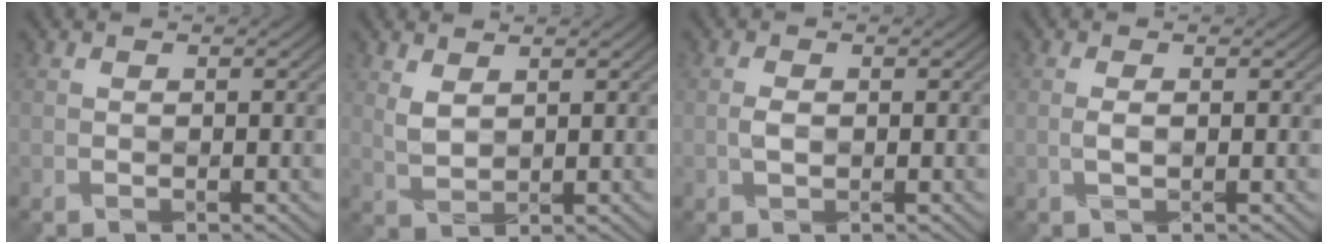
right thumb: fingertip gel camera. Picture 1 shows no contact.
{"total": 2.0, "force": [1.6, 0.7, 0.8], "torque": [-0.029, -0.005, 0.042]}
{"total": 0.7, "force": [-0.2, 0.4, 0.6], "torque": [-0.015, -0.001, -0.003]}
{"total": 0.7, "force": [-0.2, 0.1, 0.7], "torque": [-0.017, -0.001, -0.004]}